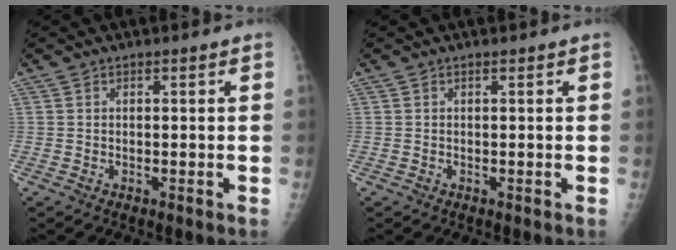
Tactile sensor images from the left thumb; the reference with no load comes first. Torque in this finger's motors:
{"motor_torque": [0.11, 0.08, 0.00, 0.00, 0.00]}